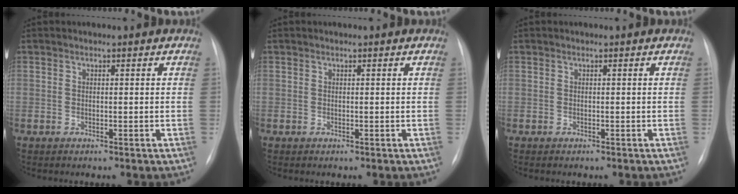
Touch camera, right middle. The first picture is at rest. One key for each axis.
{"total": 0.0}
{"total": 1.2, "fx": -1.0, "fy": 0.4, "fz": 0.6, "tx": -0.012, "ty": -0.002, "tz": -0.010}